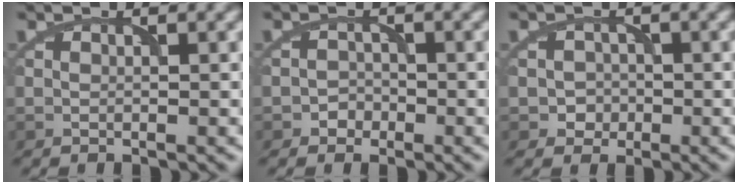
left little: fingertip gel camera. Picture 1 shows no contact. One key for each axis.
{"total": 1.3, "fx": -0.7, "fy": 1.0, "fz": 0.1, "tx": 0.007, "ty": 0.005, "tz": -0.013}
{"total": 1.7, "fx": -0.5, "fy": 1.6, "fz": 0.2, "tx": 0.014, "ty": 0.003, "tz": -0.013}